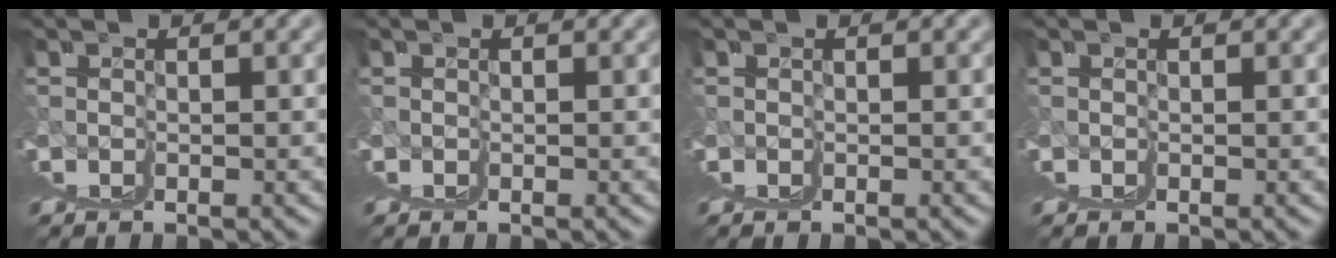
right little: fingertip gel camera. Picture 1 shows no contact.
{"total": 0.0}
{"total": 0.0}
{"total": 0.0}